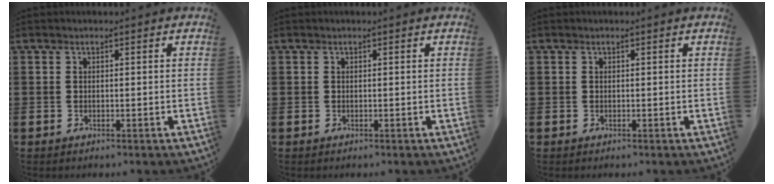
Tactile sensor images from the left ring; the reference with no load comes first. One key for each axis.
{"total": 0.0}
{"total": 0.0}